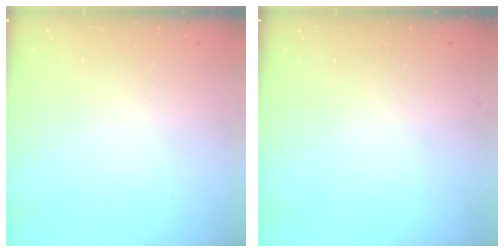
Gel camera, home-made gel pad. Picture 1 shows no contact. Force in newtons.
{"total": 0.0}